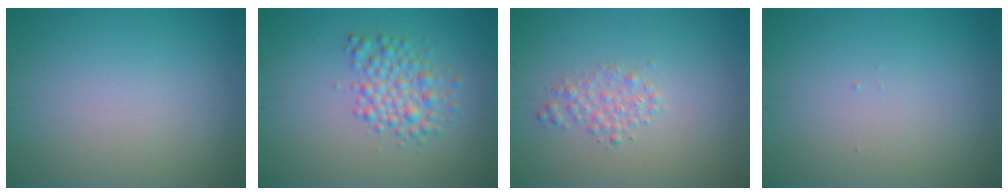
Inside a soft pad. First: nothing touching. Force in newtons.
{"total": 3.3, "press": 3.3, "slide": 0.1}
{"total": 1.6, "press": 1.6, "slide": 0.1}
{"total": 0.0}